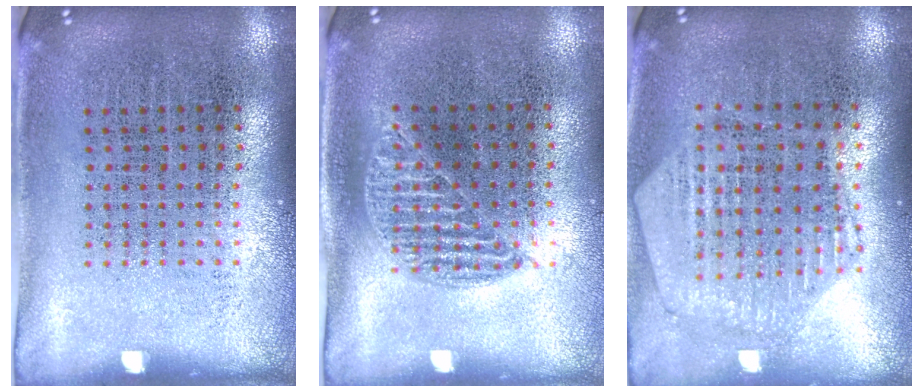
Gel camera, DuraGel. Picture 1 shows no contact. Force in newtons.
{"total": 0.9, "press": 0.8, "slide": 0.4}
{"total": 1.3, "press": 1.2, "slide": 0.2}